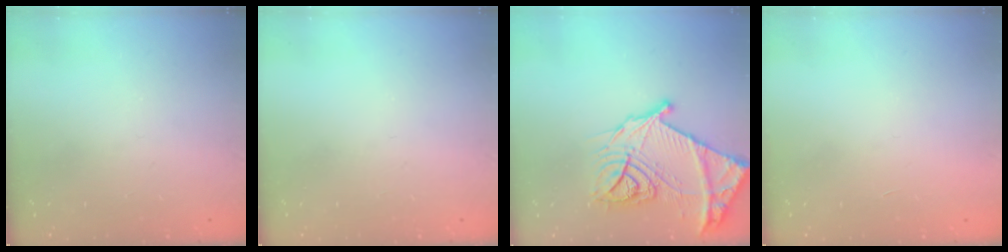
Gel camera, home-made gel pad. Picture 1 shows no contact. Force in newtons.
{"total": 0.0}
{"total": 22.2, "press": 22.1, "slide": 2.4}
{"total": 1.7, "press": 1.7, "slide": 0.1}